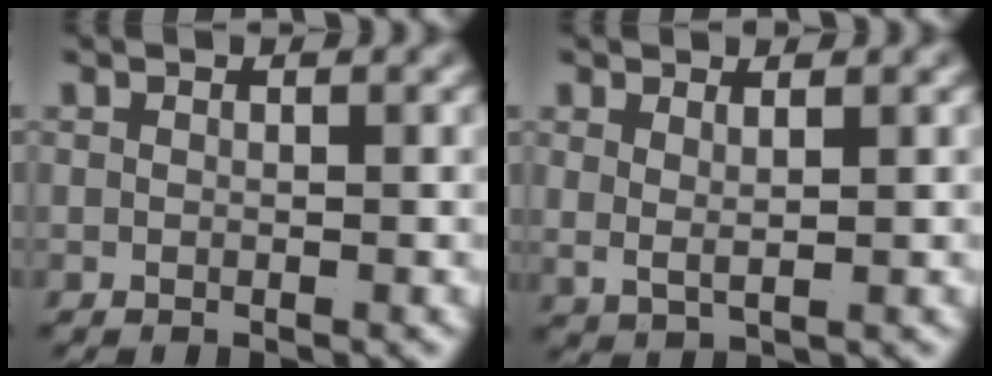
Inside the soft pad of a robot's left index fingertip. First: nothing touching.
{"total": 1.6, "force": [1.1, 0.3, 1.2], "torque": [-0.030, -0.012, 0.034]}